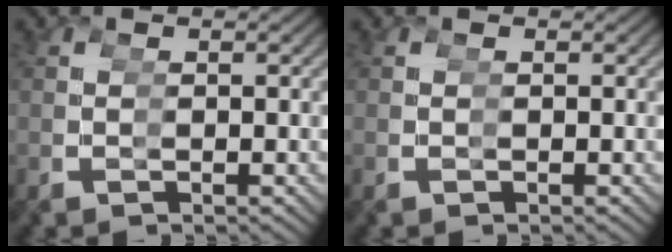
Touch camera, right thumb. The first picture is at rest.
{"total": 0.0}